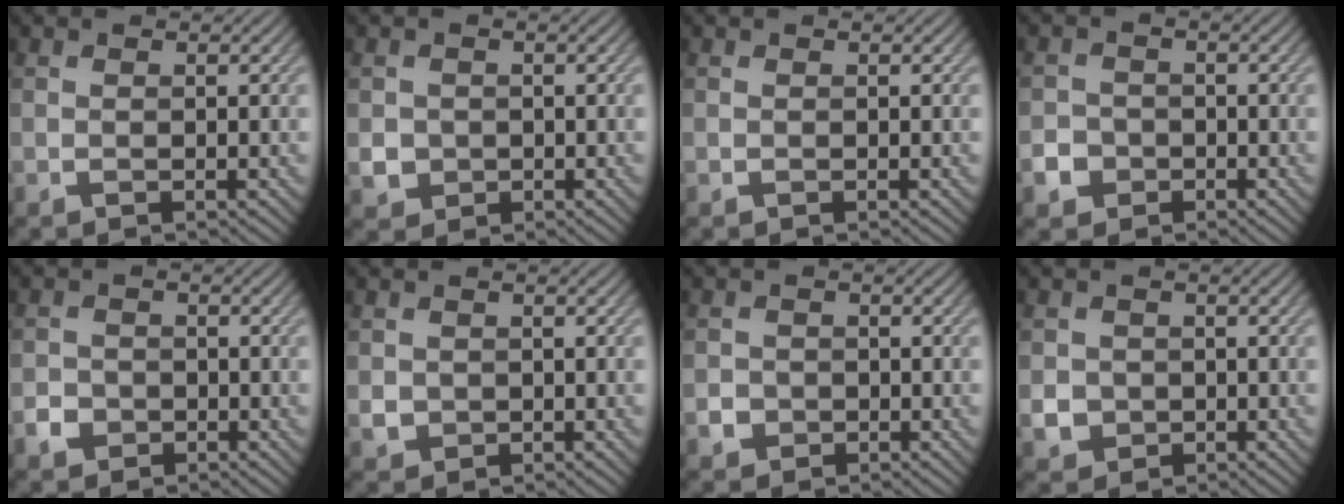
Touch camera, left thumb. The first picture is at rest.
{"total": 2.6, "force": [-0.4, 2.5, 0.6], "torque": [-0.016, -0.008, -0.006]}
{"total": 0.0}
{"total": 2.9, "force": [-1.4, 2.4, 0.7], "torque": [-0.012, -0.004, -0.028]}
{"total": 2.2, "force": [-1.1, 1.7, 0.6], "torque": [-0.008, -0.001, -0.023]}
{"total": 1.9, "force": [0.0, 1.8, 0.4], "torque": [-0.015, -0.008, 0.001]}
{"total": 1.9, "force": [-0.7, 1.7, 0.4], "torque": [-0.004, -0.005, -0.015]}
{"total": 2.9, "force": [-0.5, 2.7, 0.8], "torque": [-0.018, -0.008, -0.010]}